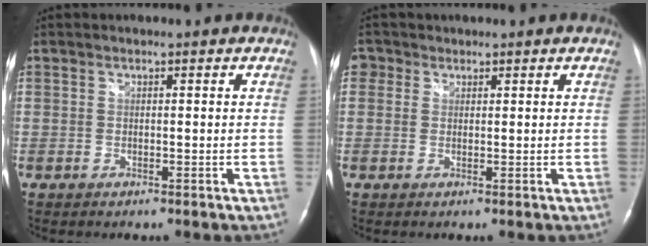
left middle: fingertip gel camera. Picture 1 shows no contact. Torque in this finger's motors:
{"motor_torque": [-0.09, 0.11, -0.17, 0.01]}